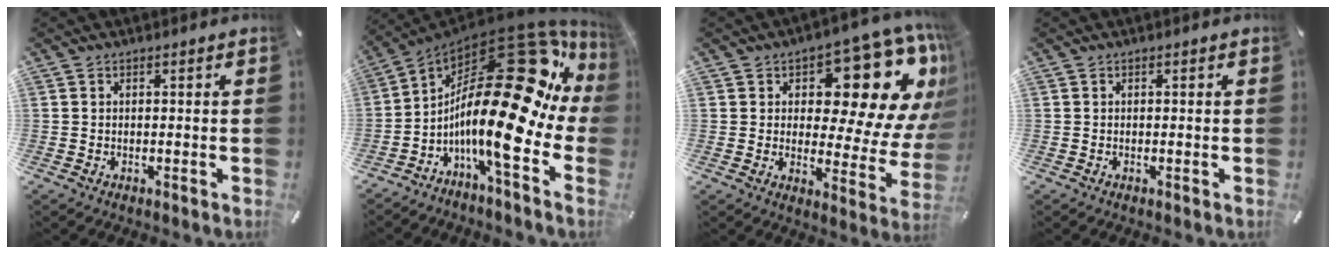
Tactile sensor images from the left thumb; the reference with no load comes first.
{"total": 30.3, "force": [3.9, 10.0, 28.3], "torque": [-0.478, -0.087, 0.071]}
{"total": 18.4, "force": [9.0, 9.4, 13.0], "torque": [-0.151, -0.081, 0.142]}
{"total": 0.0}